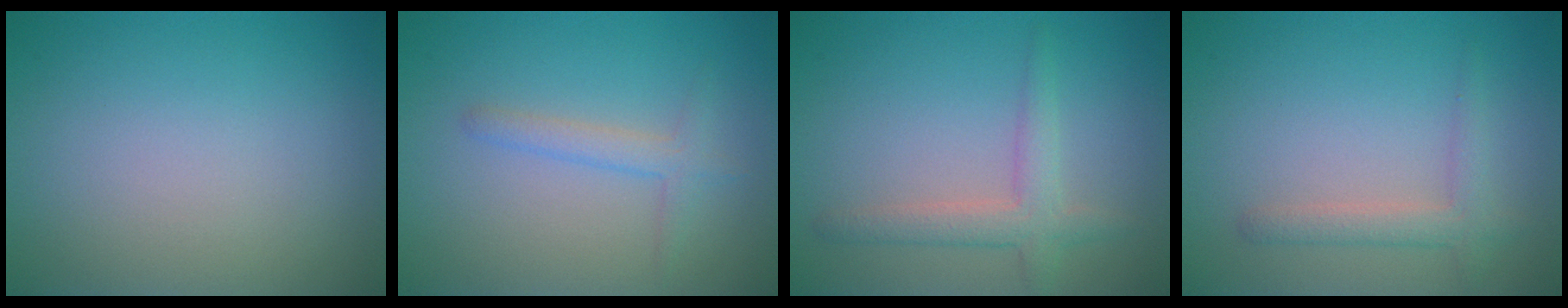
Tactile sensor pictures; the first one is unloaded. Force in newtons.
{"total": 1.8, "press": 1.8, "slide": 0.1}
{"total": 2.9, "press": 2.8, "slide": 0.1}
{"total": 2.2, "press": 2.2, "slide": 0.1}